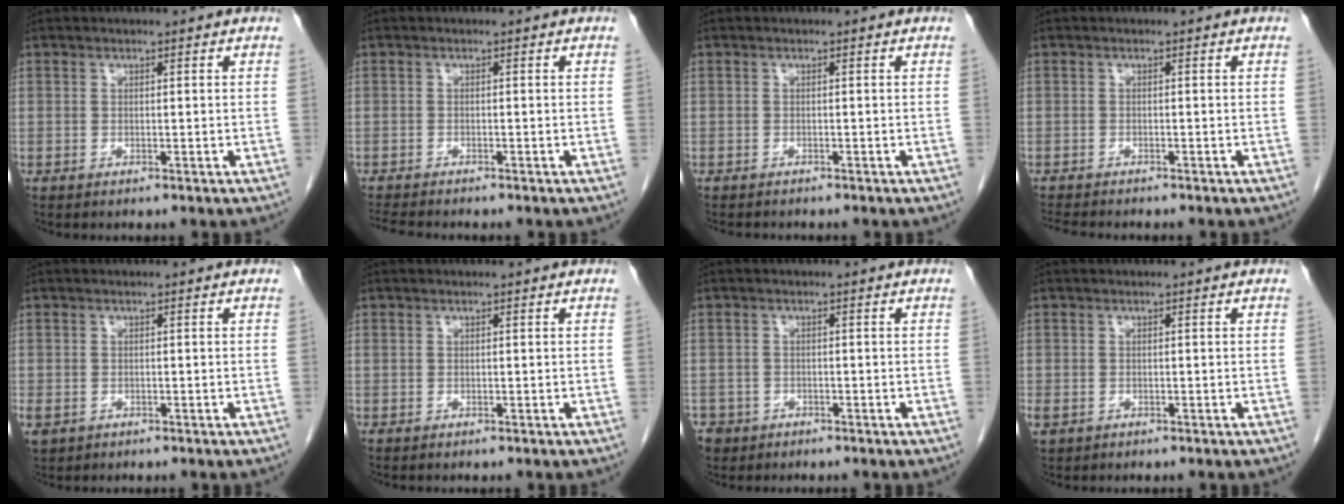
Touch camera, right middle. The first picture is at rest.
{"total": 4.2, "force": [-3.9, 0.4, 1.6], "torque": [-0.027, -0.014, -0.066]}
{"total": 2.8, "force": [-2.5, 0.8, 0.9], "torque": [-0.015, -0.006, -0.033]}
{"total": 4.8, "force": [-4.3, 0.9, 1.8], "torque": [-0.028, -0.011, -0.069]}
{"total": 2.7, "force": [-1.3, 2.0, 1.4], "torque": [-0.035, -0.006, -0.015]}
{"total": 0.0}
{"total": 4.3, "force": [-2.8, 3.2, 0.7], "torque": [-0.021, 0.002, -0.048]}
{"total": 1.4, "force": [-0.4, 1.0, 0.9], "torque": [-0.024, -0.003, -0.001]}